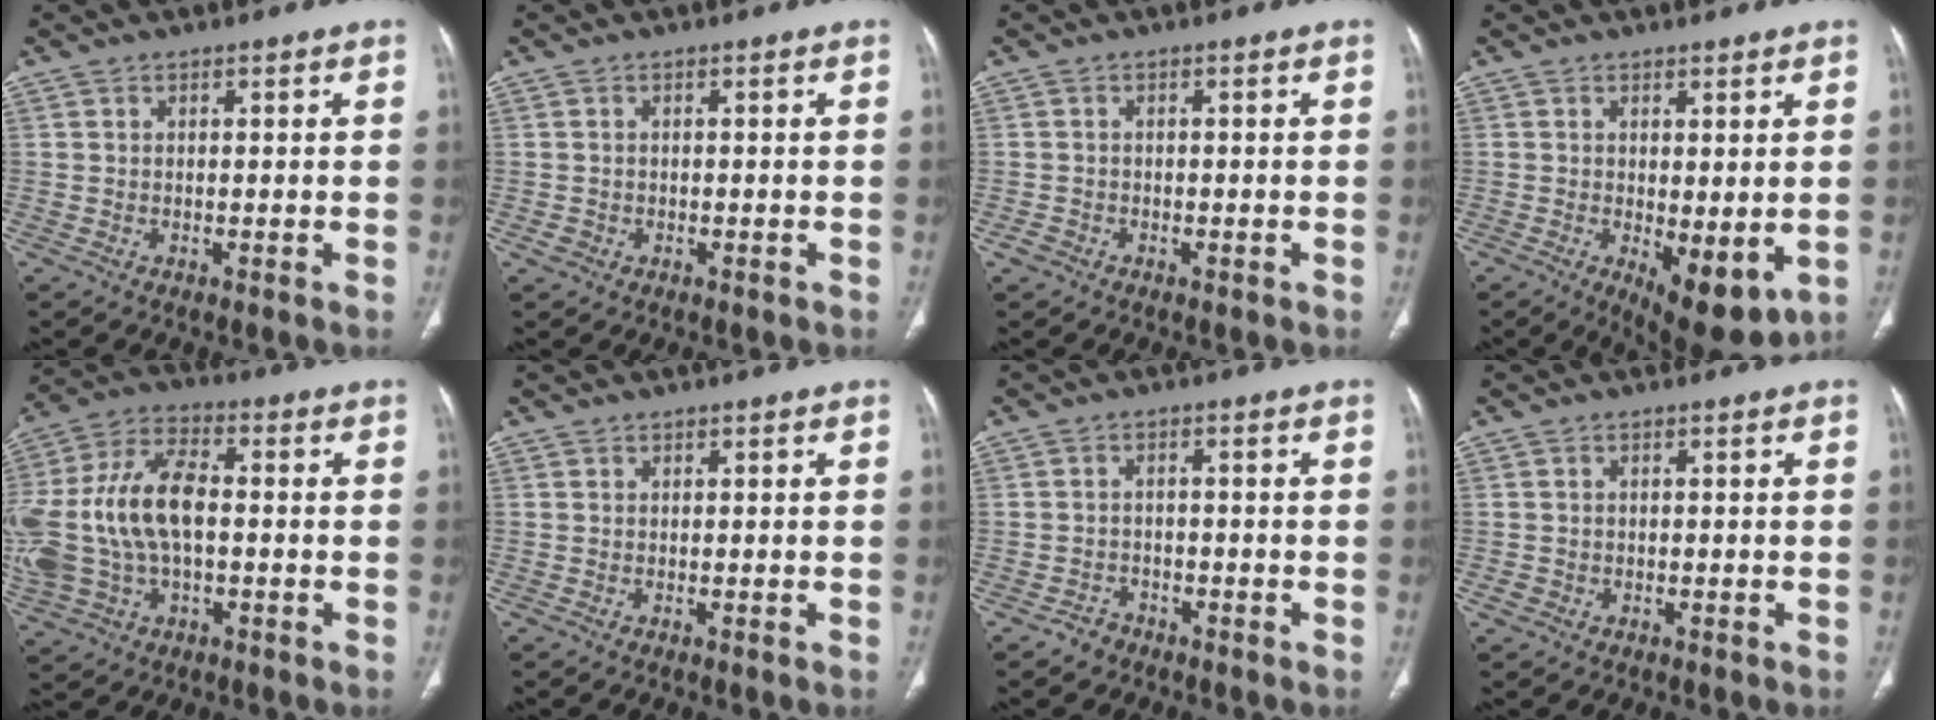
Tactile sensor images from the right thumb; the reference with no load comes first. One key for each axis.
{"total": 1.5, "fx": -0.5, "fy": 1.3, "fz": 0.4, "tx": -0.007, "ty": 0.010, "tz": -0.006}
{"total": 1.6, "fx": -0.9, "fy": 1.2, "fz": 0.3, "tx": -0.005, "ty": 0.008, "tz": -0.017}
{"total": 9.5, "fx": -2.0, "fy": 3.7, "fz": 8.6, "tx": -0.118, "ty": -0.023, "tz": -0.017}
{"total": 20.3, "fx": -0.5, "fy": 11.6, "fz": 16.6, "tx": -0.375, "ty": 0.023, "tz": -0.006}
{"total": 0.0}
{"total": 2.5, "fx": -1.9, "fy": 1.6, "fz": 0.1, "tx": -0.004, "ty": 0.014, "tz": -0.030}
{"total": 1.4, "fx": -0.5, "fy": 1.2, "fz": 0.4, "tx": -0.008, "ty": 0.007, "tz": -0.004}